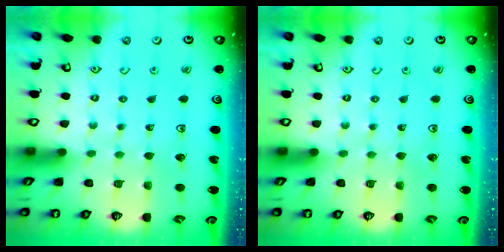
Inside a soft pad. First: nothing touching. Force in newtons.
{"total": 0.0}